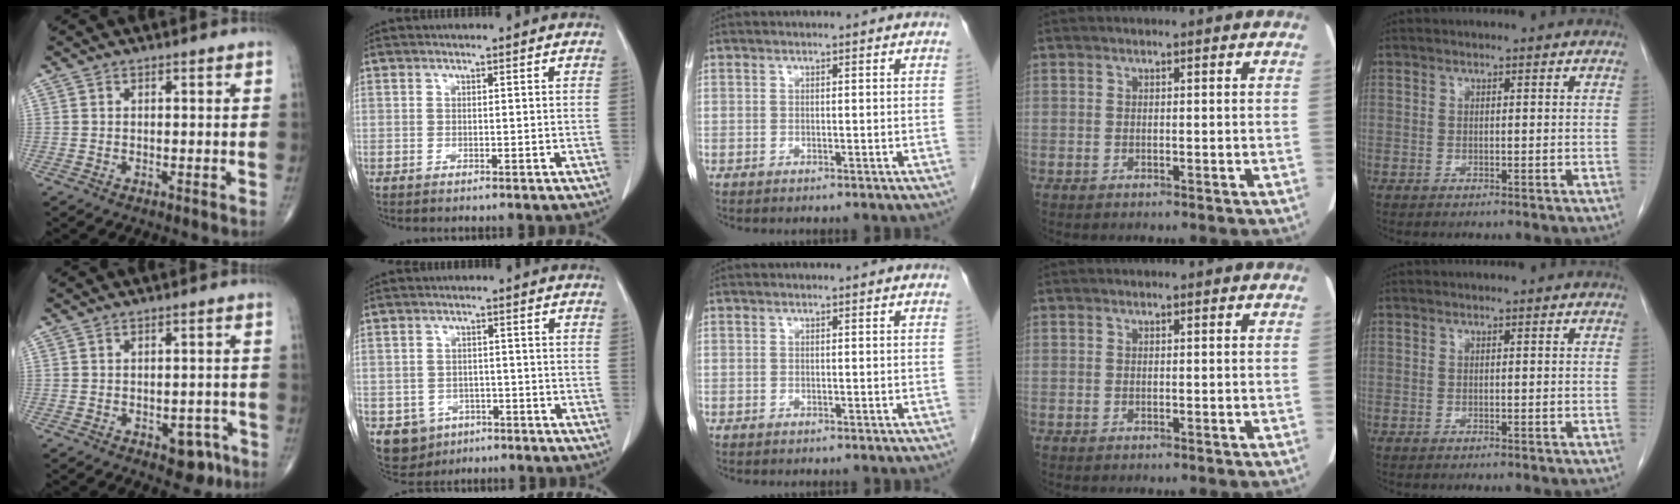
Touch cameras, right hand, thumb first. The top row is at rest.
{"thumb": {"total": 5.1, "force": [-2.6, 3.1, 3.2], "torque": [-0.016, 0.018, -0.029]}, "index": {"total": 5.5, "force": [-2.6, 4.8, 1.0], "torque": [-0.016, 0.007, -0.030]}}